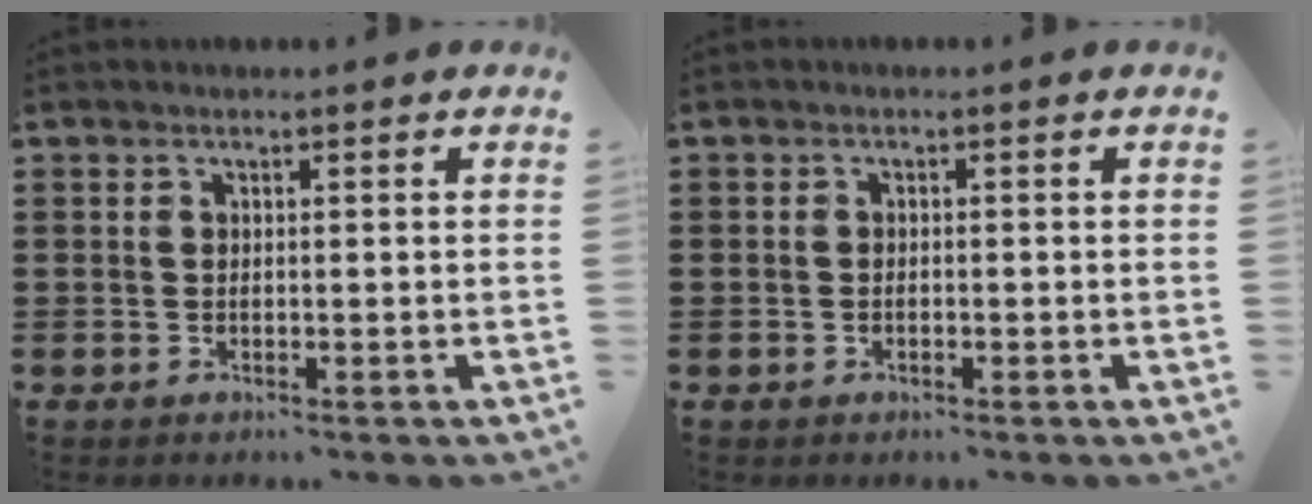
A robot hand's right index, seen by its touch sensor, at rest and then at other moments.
{"total": 0.6, "force": [-0.4, 0.2, 0.4], "torque": [-0.009, -0.004, -0.006]}